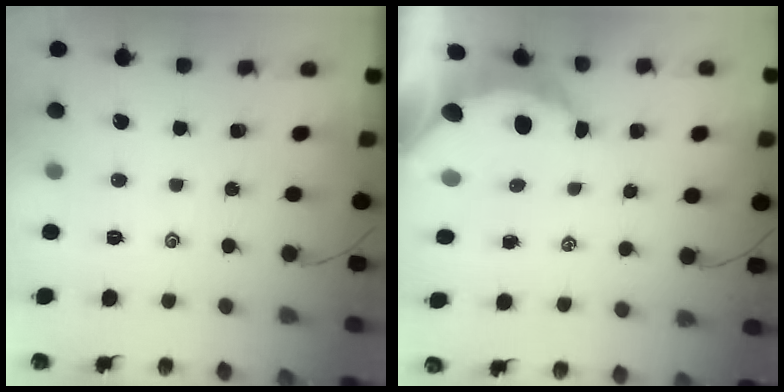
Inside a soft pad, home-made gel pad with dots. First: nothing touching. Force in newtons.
{"total": 9.6, "press": 9.5, "slide": 1.3}